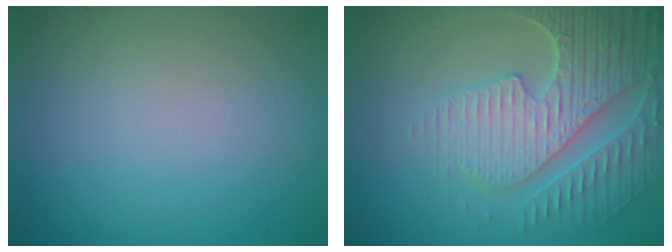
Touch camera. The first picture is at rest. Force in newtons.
{"total": 6.4, "press": 5.4, "slide": 3.5}